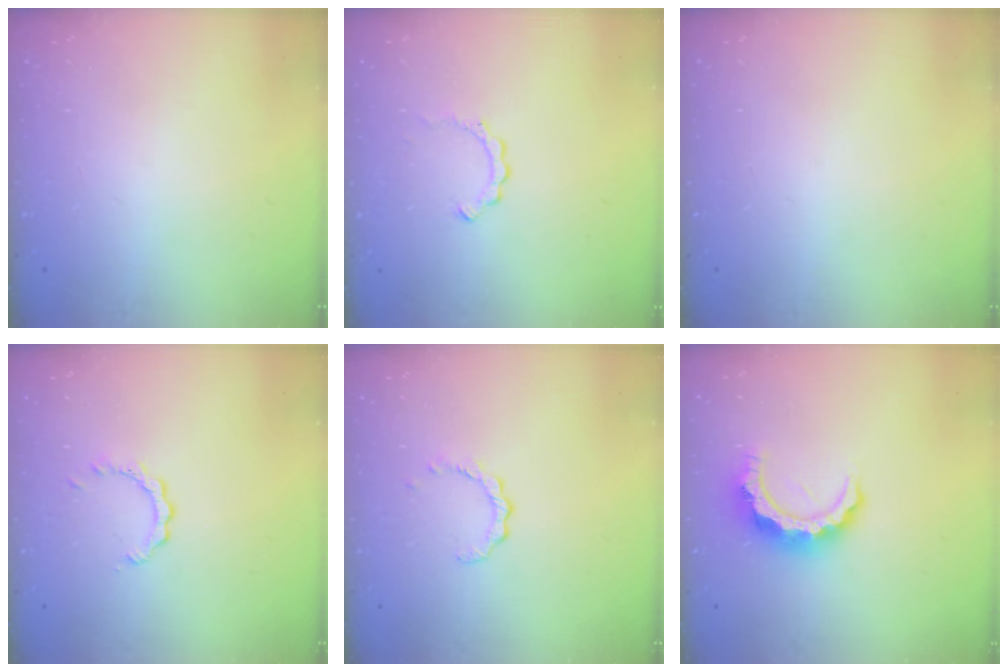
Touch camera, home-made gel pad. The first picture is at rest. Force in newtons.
{"total": 2.7, "press": 2.6, "slide": 0.3}
{"total": 0.0}
{"total": 2.0, "press": 2.0, "slide": 0.2}
{"total": 2.9, "press": 2.9, "slide": 0.3}
{"total": 9.2, "press": 9.2, "slide": 1.2}